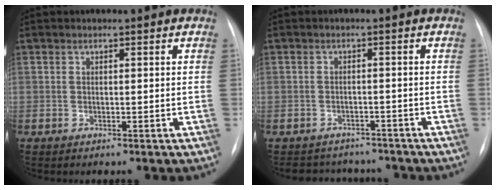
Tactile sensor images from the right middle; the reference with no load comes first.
{"total": 7.7, "force": [-6.8, 3.5, 0.6], "torque": [-0.004, 0.015, -0.083]}